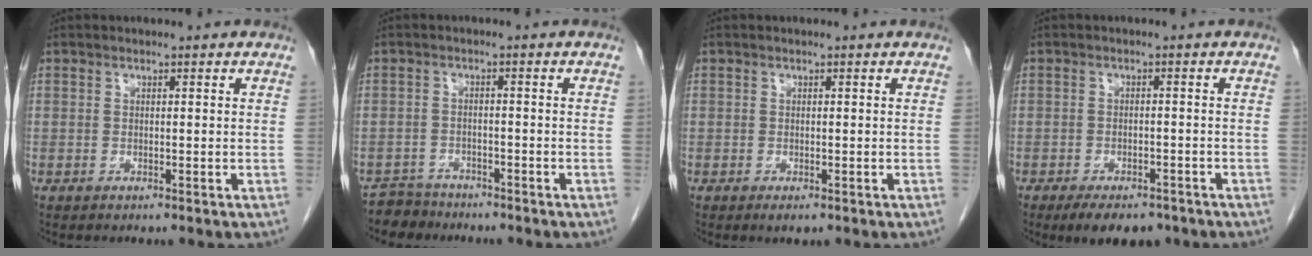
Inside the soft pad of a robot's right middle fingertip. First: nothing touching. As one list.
[{"total": 3.6, "force": [-3.2, 1.5, -0.7], "torque": [0.010, -0.001, -0.058]}, {"total": 1.1, "force": [-0.6, 0.5, 0.8], "torque": [-0.012, -0.002, -0.004]}, {"total": 7.2, "force": [-5.4, 3.2, 3.6], "torque": [-0.047, -0.002, -0.076]}]